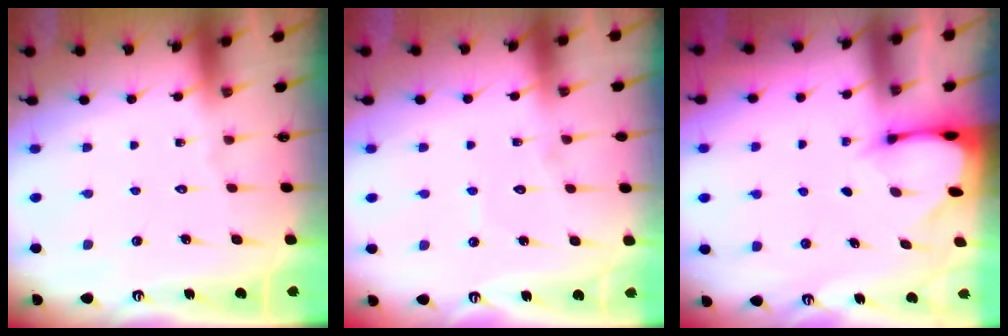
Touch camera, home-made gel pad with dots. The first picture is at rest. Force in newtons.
{"total": 4.0, "press": 4.0, "slide": 0.3}
{"total": 2.0, "press": 2.0, "slide": 0.1}